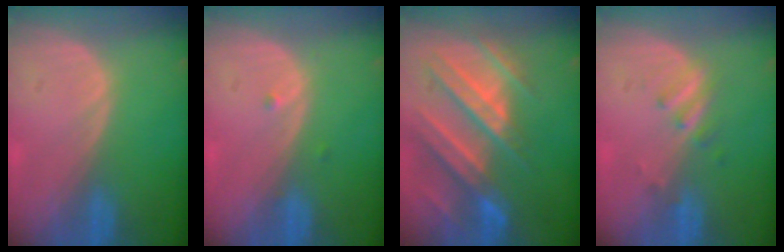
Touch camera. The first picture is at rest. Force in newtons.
{"total": 0.9, "press": 0.7, "slide": 0.5}
{"total": 11.1, "press": 9.8, "slide": 5.2}
{"total": 2.8, "press": 2.6, "slide": 1.2}